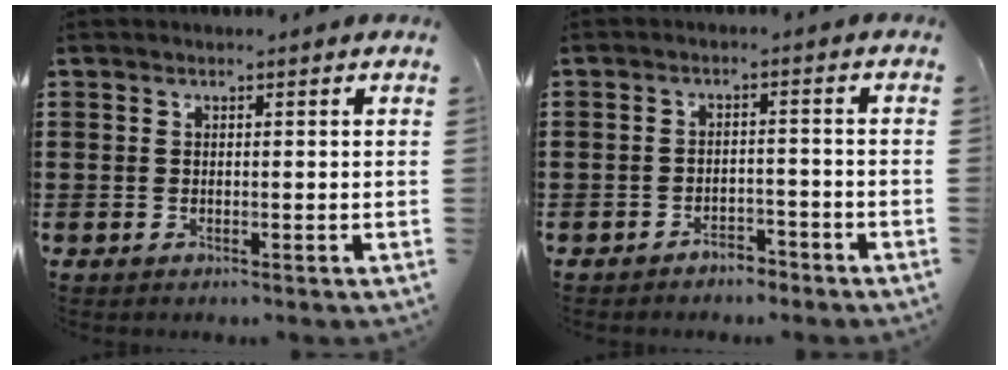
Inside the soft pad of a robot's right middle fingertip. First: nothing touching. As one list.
[{"total": 2.7, "force": [-2.6, 0.5, 0.2], "torque": [-0.011, 0.003, -0.056]}]